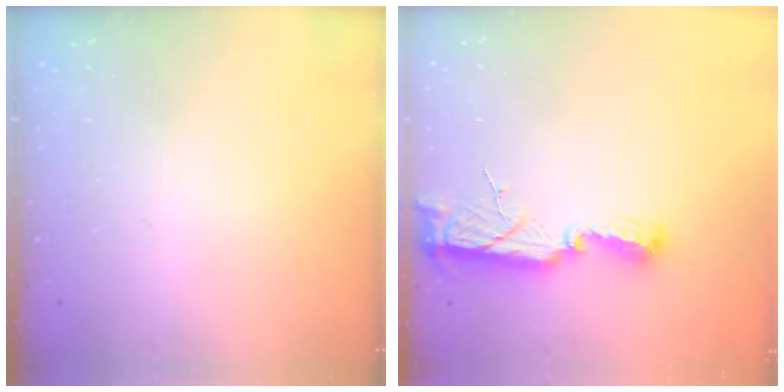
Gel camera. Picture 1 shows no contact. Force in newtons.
{"total": 8.4, "press": 8.4, "slide": 0.5}